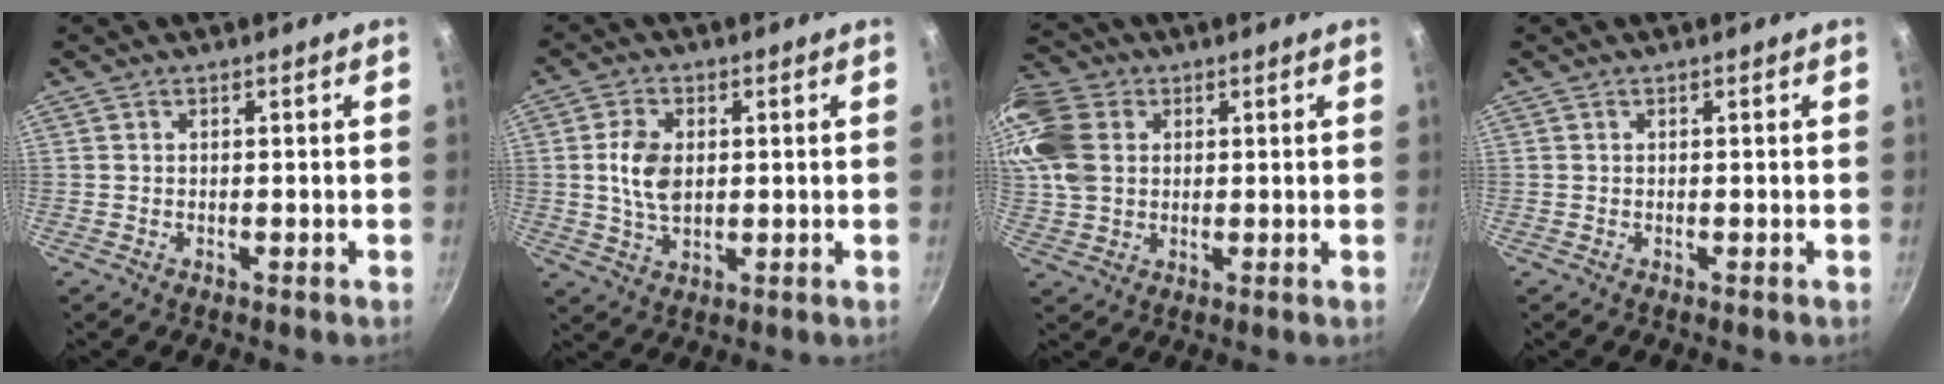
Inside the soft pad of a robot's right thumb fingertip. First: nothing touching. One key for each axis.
{"total": 7.4, "fx": 0.9, "fy": 4.7, "fz": 5.7, "tx": -0.099, "ty": -0.003, "tz": 0.018}
{"total": 12.6, "fx": 3.2, "fy": 9.6, "fz": 7.5, "tx": -0.152, "ty": 0.005, "tz": 0.053}
{"total": 0.0}